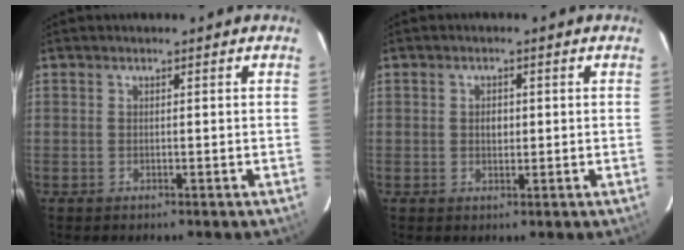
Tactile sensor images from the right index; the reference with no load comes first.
{"total": 1.8, "force": [0.1, 1.4, 1.1], "torque": [-0.019, 0.005, 0.001]}